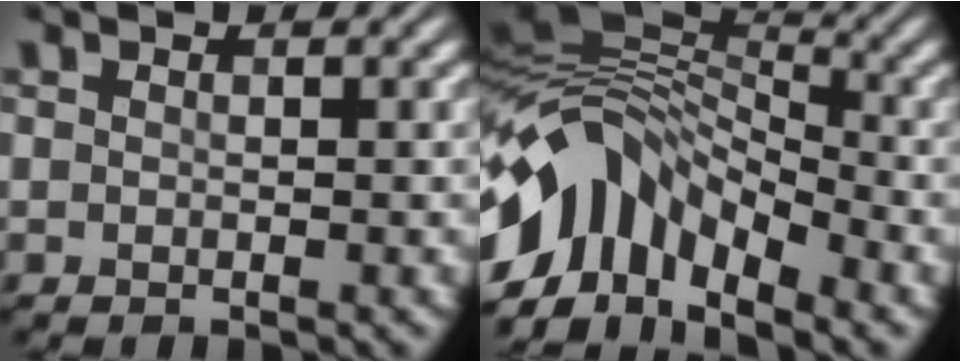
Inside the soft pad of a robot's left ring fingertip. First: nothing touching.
{"total": 11.0, "force": [-4.8, 6.4, 7.6], "torque": [-0.132, 0.015, -0.100]}